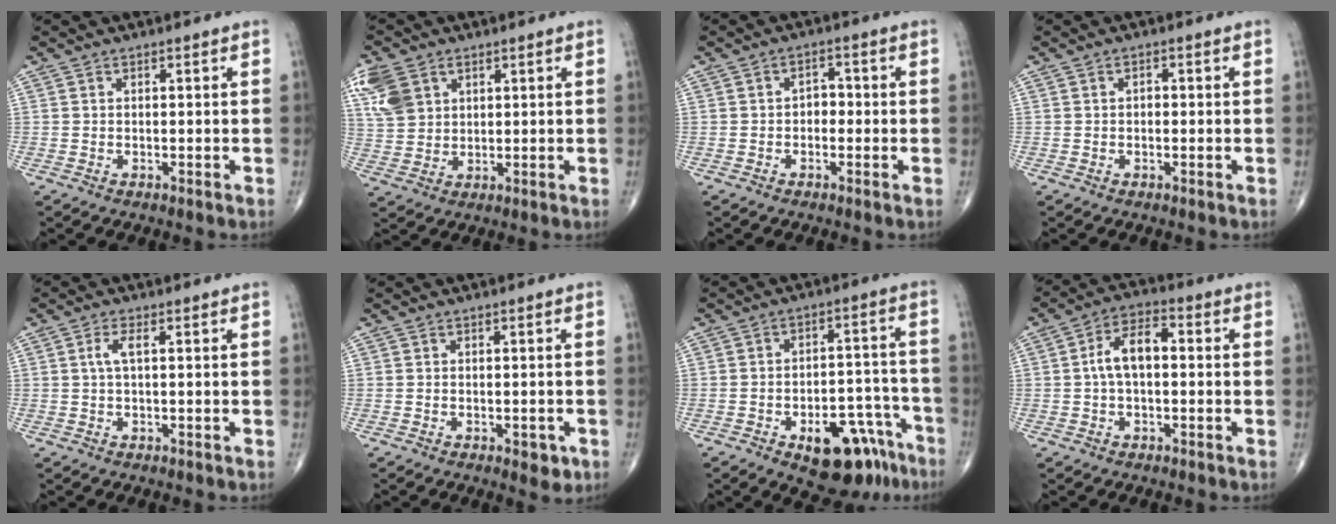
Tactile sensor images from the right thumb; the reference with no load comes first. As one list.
[{"total": 8.6, "force": [3.8, 6.1, 4.7], "torque": [-0.095, -0.003, 0.082]}, {"total": 2.8, "force": [-0.4, 2.0, 1.9], "torque": [-0.014, 0.013, -0.014]}, {"total": 1.1, "force": [0.0, 0.7, 0.8], "torque": [-0.010, 0.004, -0.003]}, {"total": 2.4, "force": [0.4, 0.7, 2.3], "torque": [-0.059, 0.008, 0.008]}, {"total": 3.0, "force": [-1.2, 1.5, 2.3], "torque": [-0.016, 0.001, -0.011]}, {"total": 14.8, "force": [-8.6, 7.4, 9.5], "torque": [-0.092, 0.071, -0.111]}, {"total": 7.5, "force": [0.1, 4.0, 6.4], "torque": [-0.114, 0.029, -0.008]}]